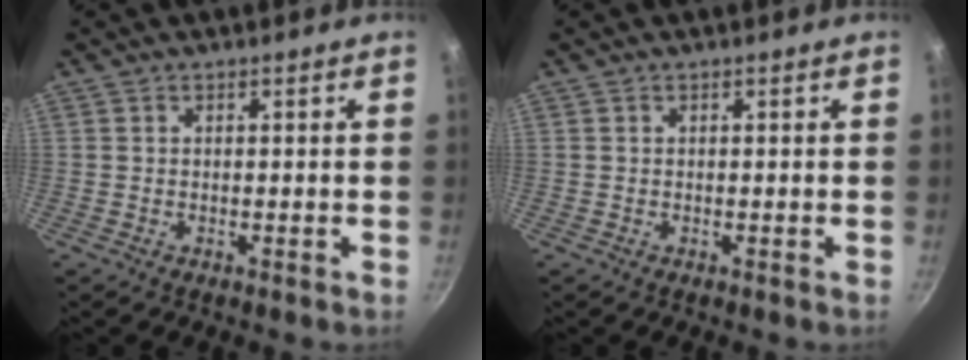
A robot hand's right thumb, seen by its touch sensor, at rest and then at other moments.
{"total": 0.0}